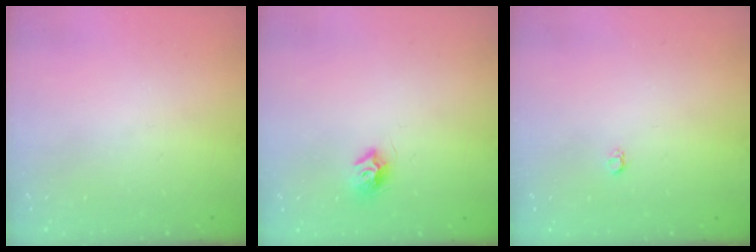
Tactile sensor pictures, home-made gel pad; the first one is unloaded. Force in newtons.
{"total": 7.4, "press": 7.4, "slide": 0.0}
{"total": 2.6, "press": 2.6, "slide": 0.4}